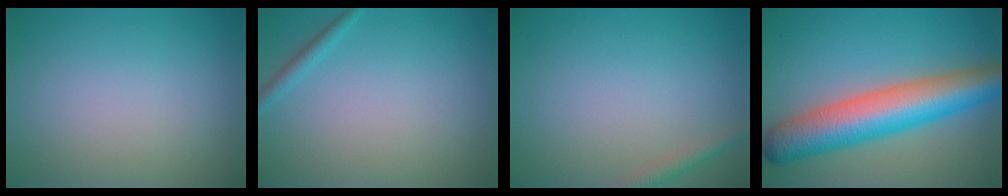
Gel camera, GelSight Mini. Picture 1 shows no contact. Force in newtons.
{"total": 1.1, "press": 1.1, "slide": 0.1}
{"total": 1.4, "press": 1.4, "slide": 0.1}
{"total": 9.6, "press": 9.6, "slide": 0.3}